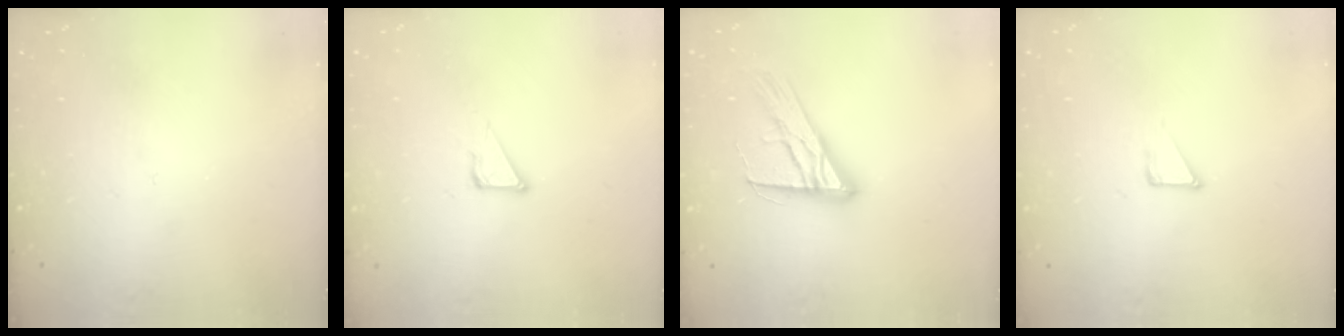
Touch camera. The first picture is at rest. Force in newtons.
{"total": 3.5, "press": 3.5, "slide": 0.2}
{"total": 14.0, "press": 14.0, "slide": 1.0}
{"total": 2.3, "press": 2.3, "slide": 0.1}